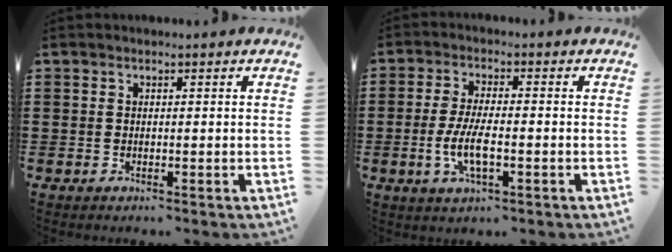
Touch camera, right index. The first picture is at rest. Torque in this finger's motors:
{"motor_torque": [1.65, 0.49, 0.63, 0.18]}